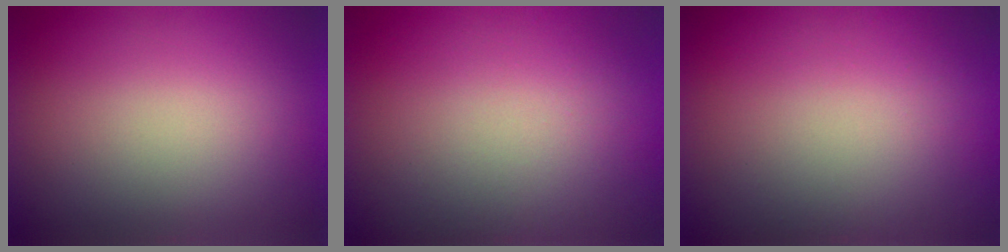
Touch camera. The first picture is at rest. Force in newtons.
{"total": 5.8}
{"total": 4.7}